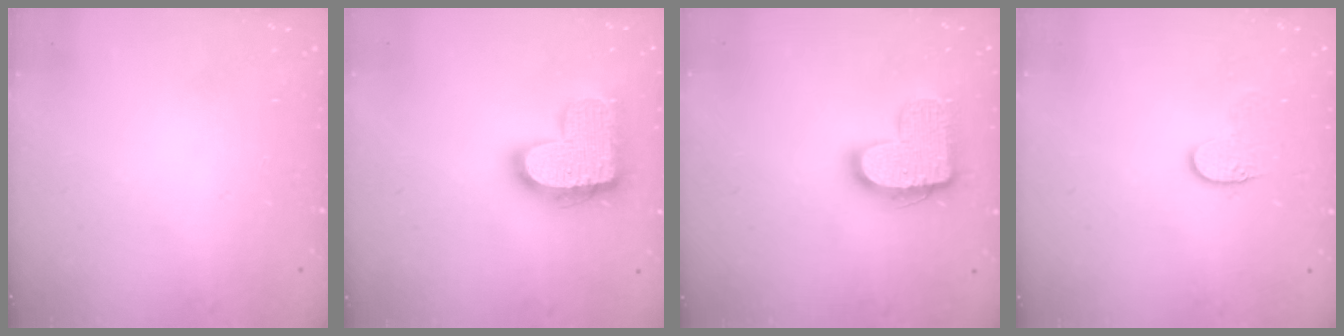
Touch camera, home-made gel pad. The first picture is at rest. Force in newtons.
{"total": 17.5, "press": 17.5, "slide": 1.0}
{"total": 14.6, "press": 14.6, "slide": 0.8}
{"total": 5.8, "press": 5.8, "slide": 0.6}